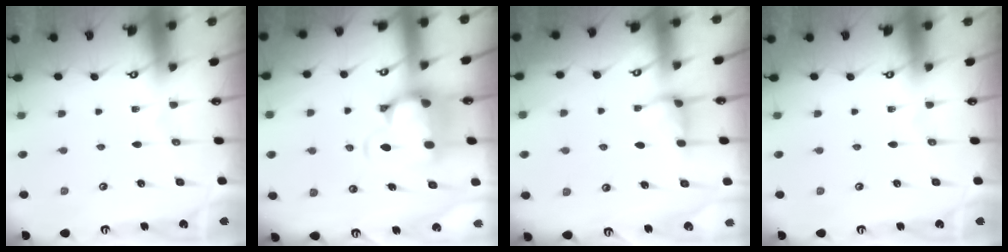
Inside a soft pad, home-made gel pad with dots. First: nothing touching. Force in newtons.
{"total": 3.6, "press": 3.3, "slide": 1.6}
{"total": 2.5, "press": 2.5, "slide": 0.5}
{"total": 0.0}